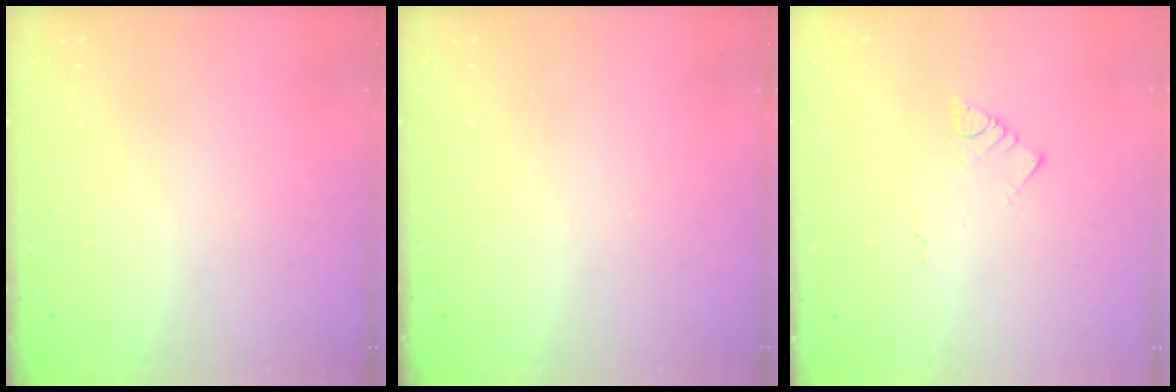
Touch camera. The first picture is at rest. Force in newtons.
{"total": 0.0}
{"total": 2.7, "press": 2.7, "slide": 0.6}